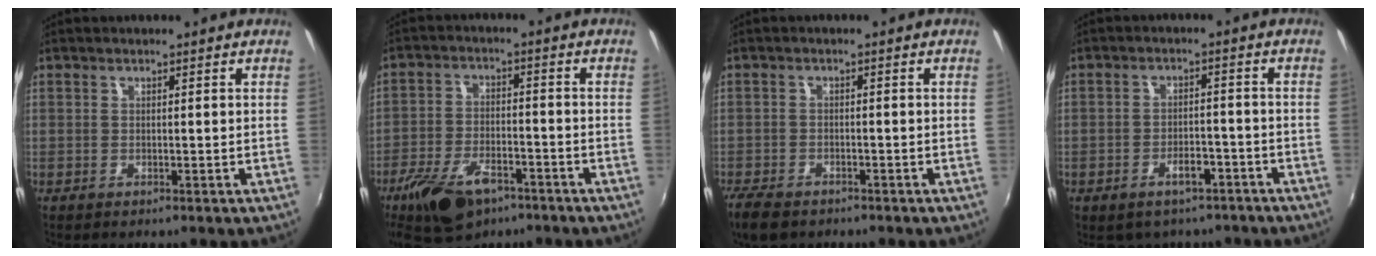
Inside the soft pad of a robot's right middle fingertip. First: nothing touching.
{"total": 12.7, "force": [-8.1, 6.1, 7.7], "torque": [-0.172, -0.021, -0.144]}
{"total": 6.1, "force": [-4.7, 2.6, 2.9], "torque": [-0.082, -0.020, -0.090]}
{"total": 6.6, "force": [-4.6, 3.8, 3.0], "torque": [-0.062, 0.009, -0.051]}